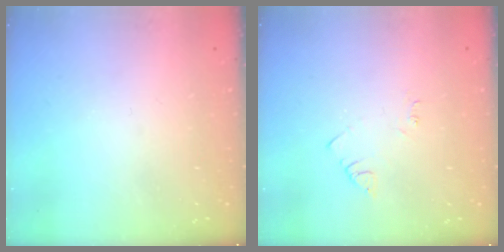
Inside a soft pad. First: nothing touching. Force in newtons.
{"total": 2.9, "press": 2.9, "slide": 0.4}